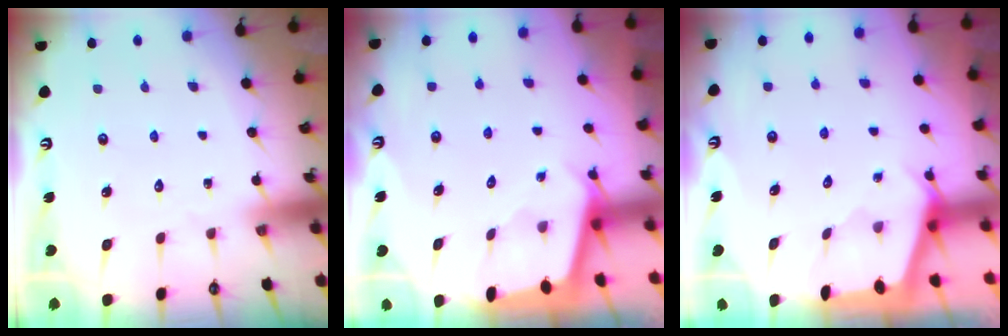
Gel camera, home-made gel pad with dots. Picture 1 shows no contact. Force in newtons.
{"total": 1.8, "press": 1.8, "slide": 0.2}
{"total": 2.2, "press": 2.2, "slide": 0.3}